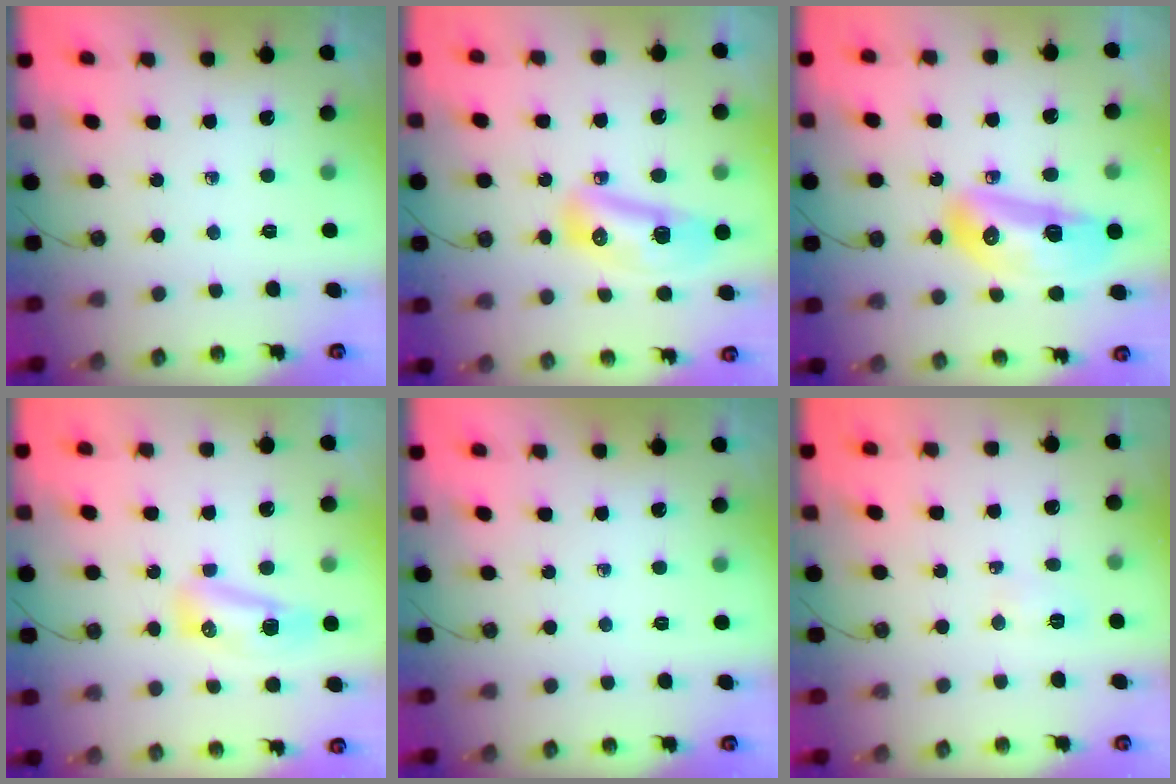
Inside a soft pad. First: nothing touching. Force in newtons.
{"total": 11.4, "press": 11.3, "slide": 1.4}
{"total": 15.1, "press": 14.9, "slide": 2.5}
{"total": 8.3, "press": 8.1, "slide": 1.5}
{"total": 0.0}
{"total": 3.7, "press": 3.6, "slide": 1.0}